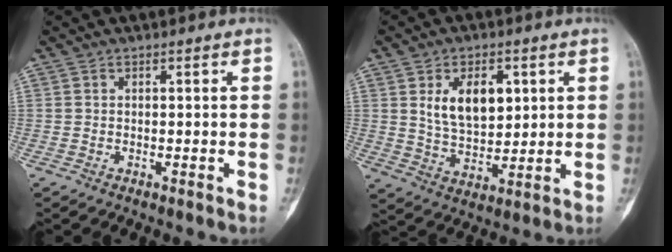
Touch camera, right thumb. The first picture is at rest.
{"total": 10.4, "force": [3.1, 6.2, 7.7], "torque": [-0.106, -0.018, 0.063]}